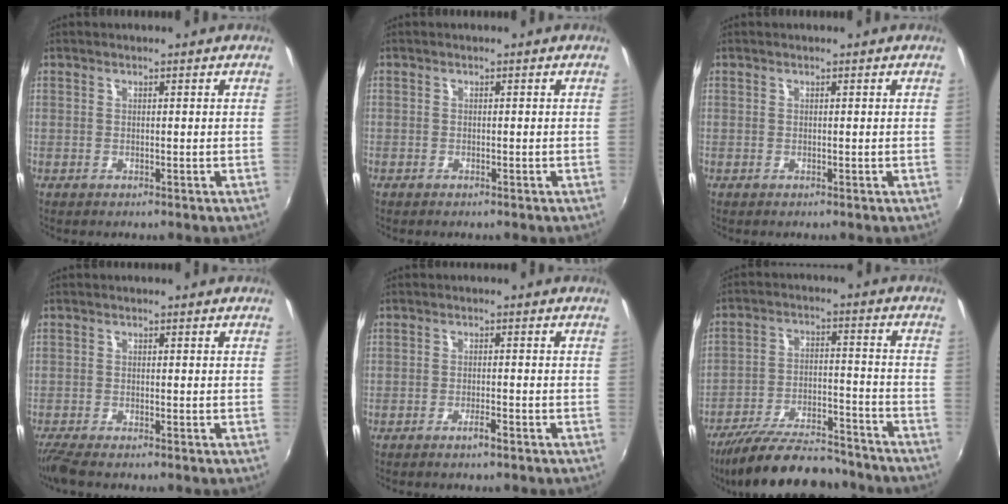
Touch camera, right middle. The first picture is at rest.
{"total": 0.7, "force": [-0.5, 0.4, 0.0], "torque": [-0.003, 0.002, -0.009]}
{"total": 0.0}
{"total": 3.3, "force": [-2.7, 0.1, 1.8], "torque": [-0.046, -0.016, -0.056]}
{"total": 1.9, "force": [-1.5, 0.1, 1.2], "torque": [-0.026, 0.001, -0.026]}
{"total": 21.0, "force": [-18.0, 5.0, 9.5], "torque": [-0.179, -0.021, -0.269]}